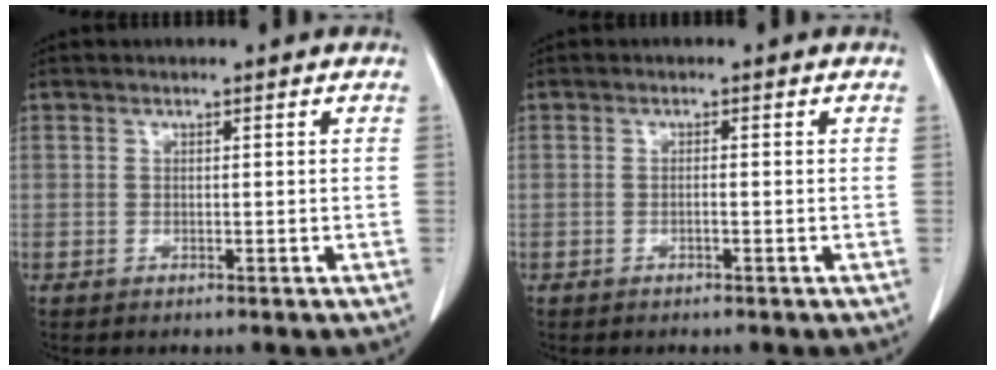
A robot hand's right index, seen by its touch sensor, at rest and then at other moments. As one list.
[{"total": 0.7, "force": [-0.3, 0.0, 0.7], "torque": [-0.013, 0.001, -0.005]}]